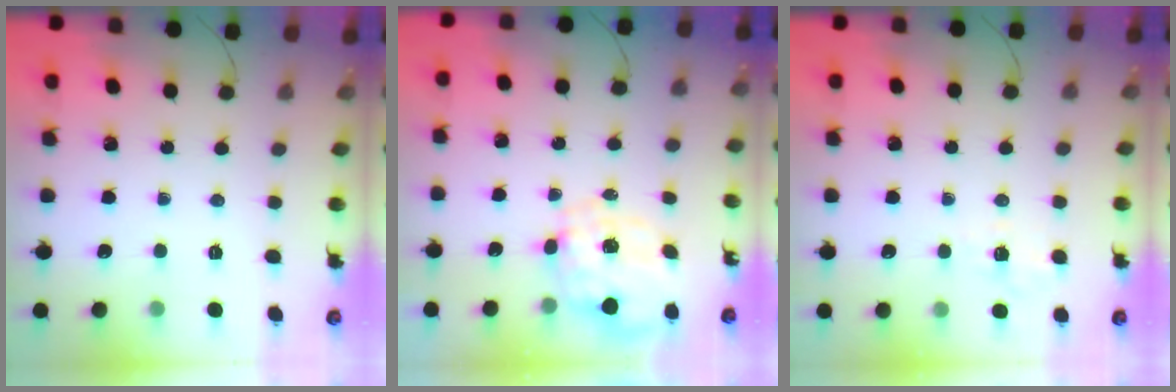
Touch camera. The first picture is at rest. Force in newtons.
{"total": 2.3, "press": 2.1, "slide": 1.1}
{"total": 2.1, "press": 1.1, "slide": 1.9}